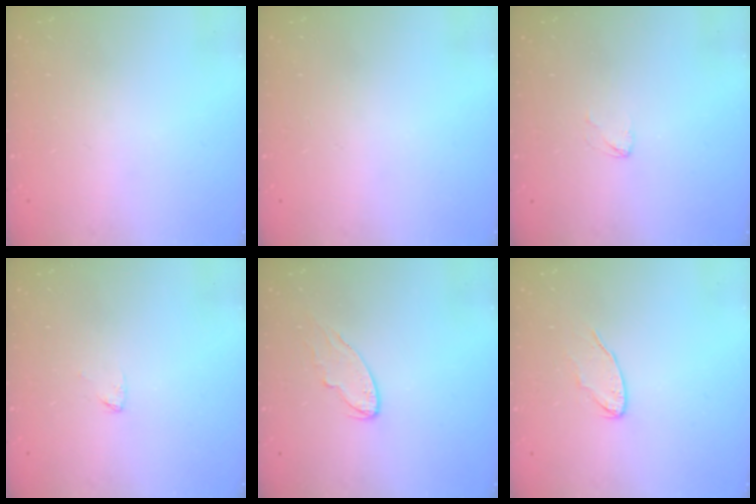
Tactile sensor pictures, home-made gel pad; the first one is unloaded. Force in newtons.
{"total": 0.0}
{"total": 2.7, "press": 2.7, "slide": 0.2}
{"total": 2.6, "press": 2.6, "slide": 0.2}
{"total": 6.1, "press": 6.1, "slide": 0.6}
{"total": 6.2, "press": 6.1, "slide": 0.4}